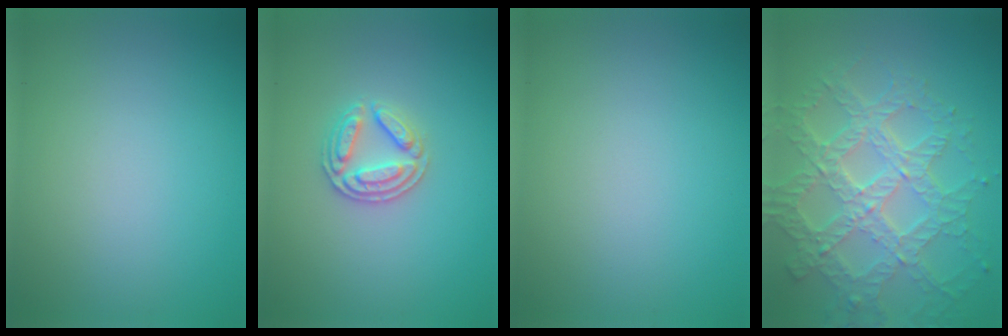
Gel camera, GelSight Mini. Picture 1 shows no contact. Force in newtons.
{"total": 2.8, "press": 2.7, "slide": 0.7}
{"total": 0.0}
{"total": 7.8, "press": 5.6, "slide": 5.5}